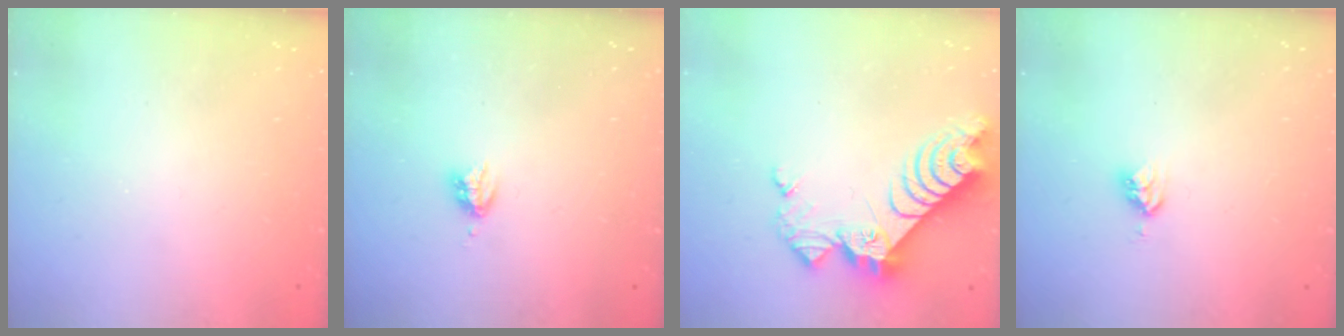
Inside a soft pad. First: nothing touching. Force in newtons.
{"total": 3.6, "press": 3.6, "slide": 0.5}
{"total": 12.7, "press": 12.6, "slide": 1.1}
{"total": 3.9, "press": 3.9, "slide": 0.5}